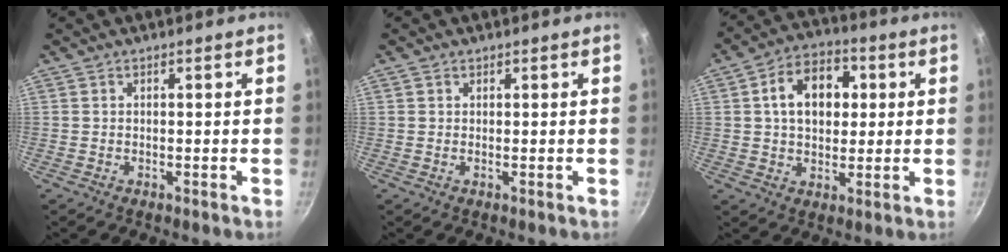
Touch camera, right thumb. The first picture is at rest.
{"total": 0.6, "force": [0.3, 0.4, 0.2], "torque": [-0.003, 0.002, 0.003]}
{"total": 12.4, "force": [2.5, 8.7, 8.4], "torque": [-0.100, 0.014, 0.028]}